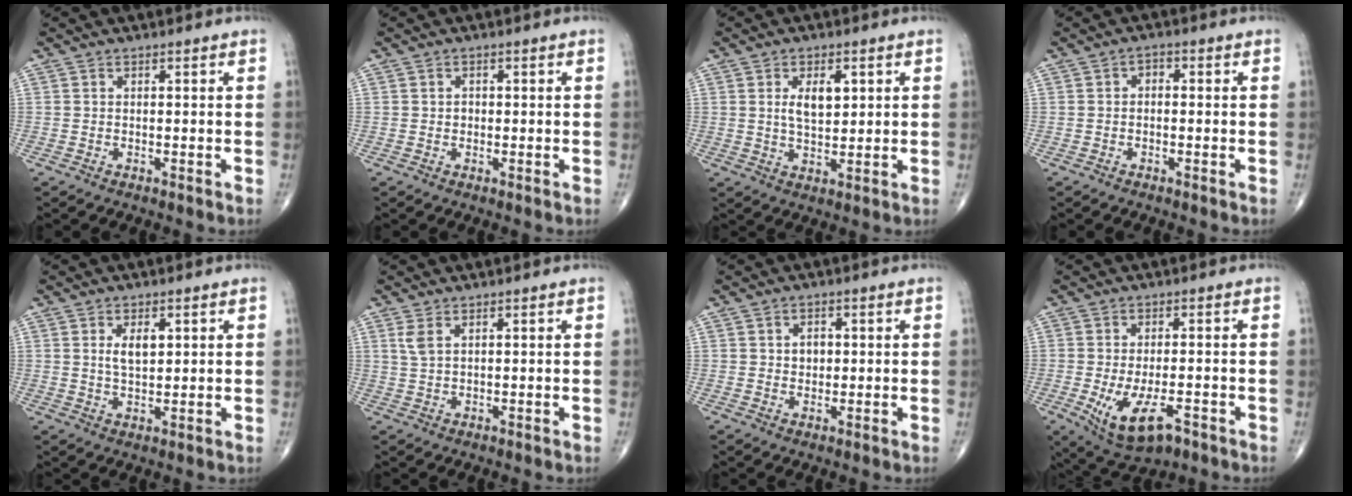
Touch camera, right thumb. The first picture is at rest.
{"total": 1.0, "force": [-0.1, 0.9, 0.4], "torque": [0.001, 0.003, -0.002]}
{"total": 5.8, "force": [1.6, 3.0, 4.7], "torque": [-0.066, -0.011, 0.030]}
{"total": 1.6, "force": [-0.2, 1.2, 1.1], "torque": [-0.001, 0.008, -0.012]}
{"total": 4.3, "force": [1.3, 2.2, 3.4], "torque": [-0.049, -0.010, 0.023]}
{"total": 2.4, "force": [1.2, 1.0, 1.8], "torque": [-0.041, 0.004, 0.033]}
{"total": 2.7, "force": [0.4, 2.1, 1.6], "torque": [-0.007, 0.001, 0.006]}
{"total": 10.1, "force": [-4.2, 4.4, 8.1], "torque": [-0.141, -0.002, -0.059]}